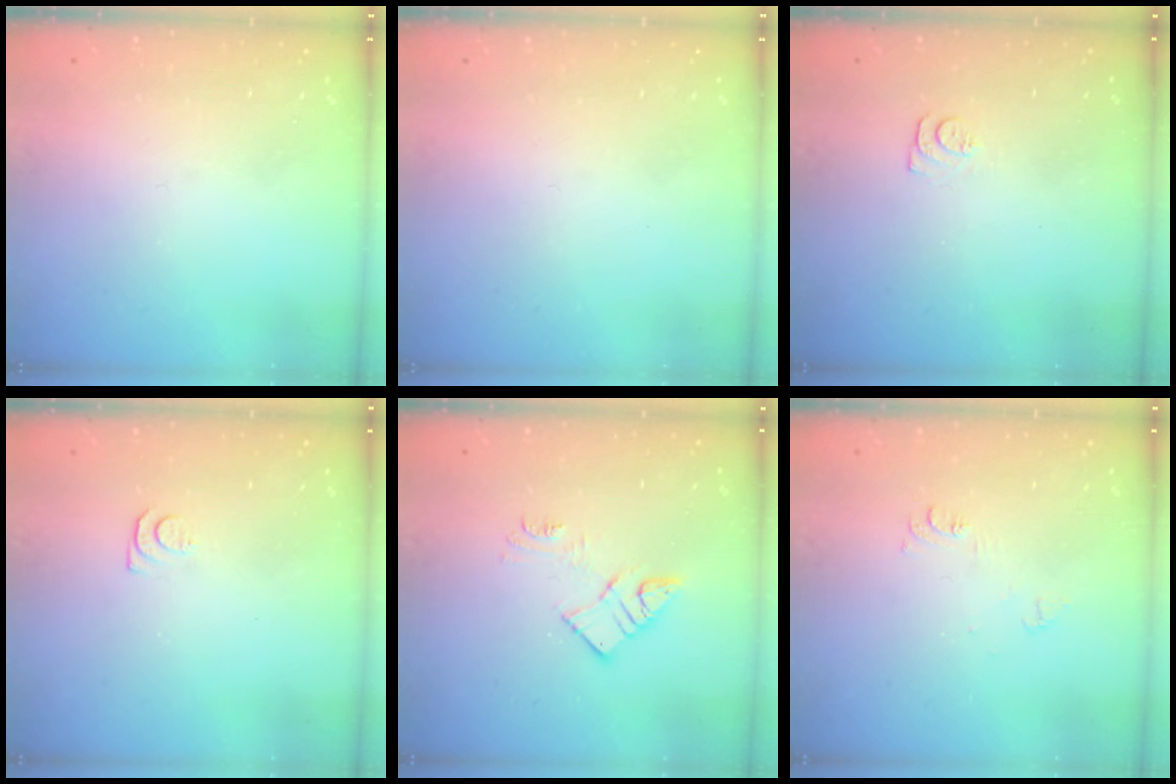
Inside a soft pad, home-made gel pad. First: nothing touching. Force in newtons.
{"total": 1.7, "press": 1.7, "slide": 0.1}
{"total": 5.2, "press": 5.2, "slide": 0.7}
{"total": 4.4, "press": 4.4, "slide": 0.6}
{"total": 9.7, "press": 9.6, "slide": 0.6}
{"total": 6.3, "press": 6.3, "slide": 0.7}